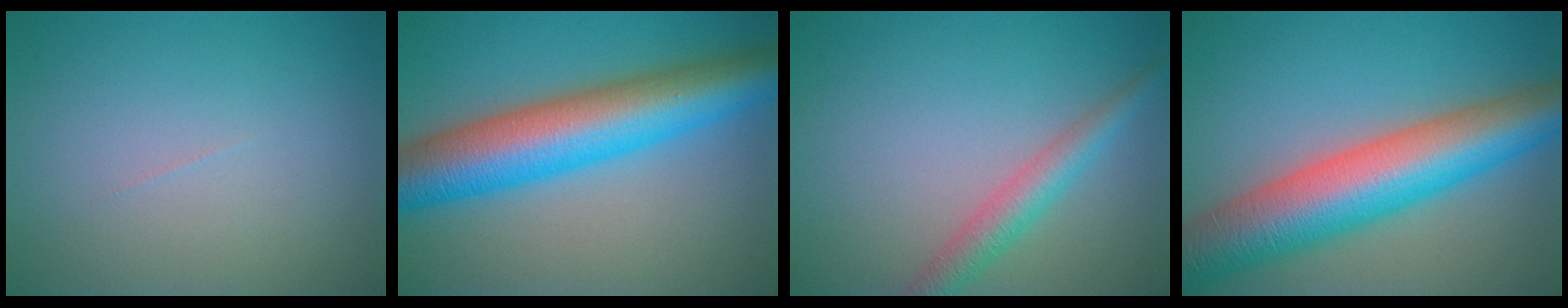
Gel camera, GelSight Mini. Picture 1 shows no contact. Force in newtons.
{"total": 11.3, "press": 11.3, "slide": 0.1}
{"total": 3.2, "press": 3.2, "slide": 0.1}
{"total": 11.8, "press": 11.8, "slide": 0.4}